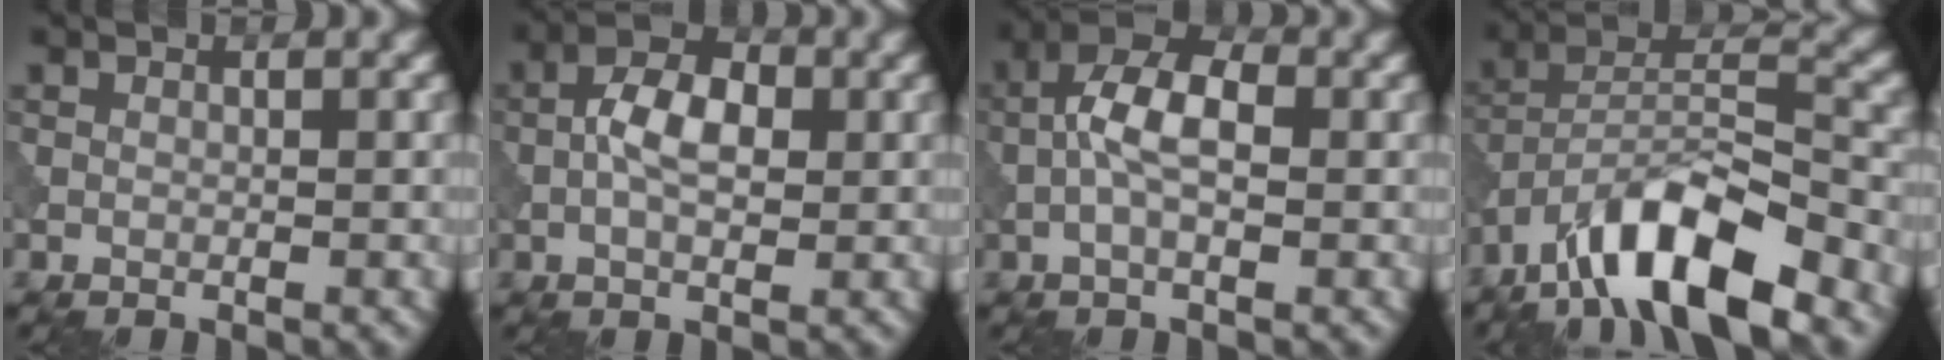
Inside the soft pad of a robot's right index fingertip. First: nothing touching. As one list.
[{"total": 4.3, "force": [-0.3, 2.3, 3.6], "torque": [-0.073, 0.006, -0.012]}, {"total": 4.9, "force": [-0.6, 2.3, 4.4], "torque": [-0.091, 0.009, -0.023]}, {"total": 11.0, "force": [-7.5, 3.3, 7.3], "torque": [-0.123, 0.012, -0.146]}]